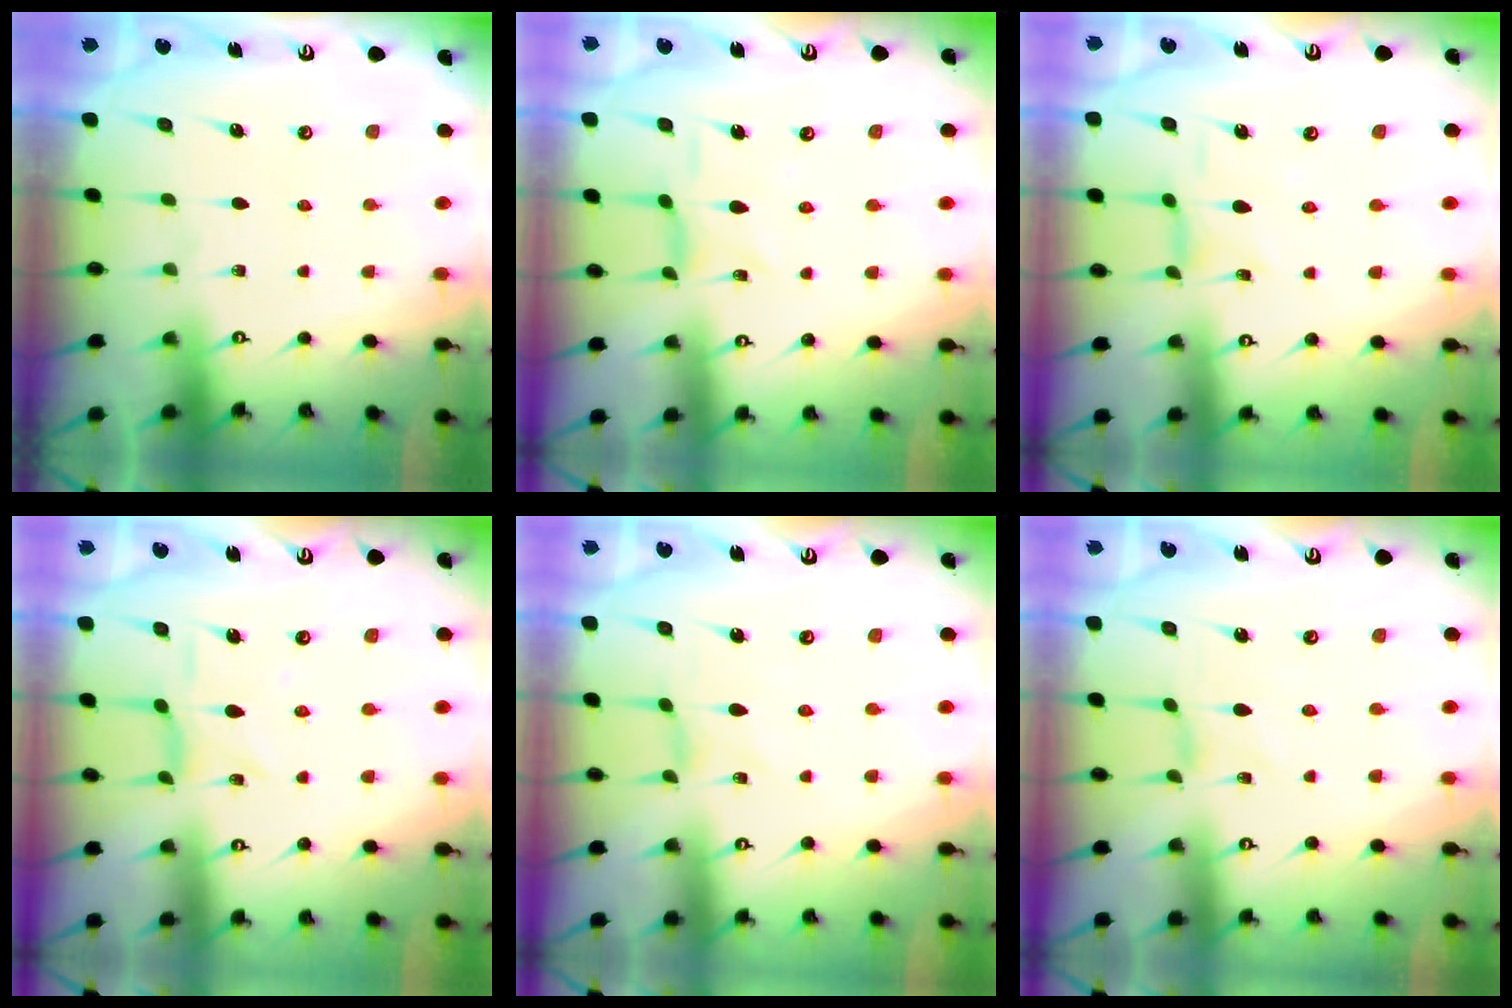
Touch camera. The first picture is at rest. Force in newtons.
{"total": 2.5, "press": 2.5, "slide": 0.4}
{"total": 1.7, "press": 1.7, "slide": 0.4}
{"total": 2.8, "press": 2.7, "slide": 0.6}
{"total": 0.0}
{"total": 0.0}